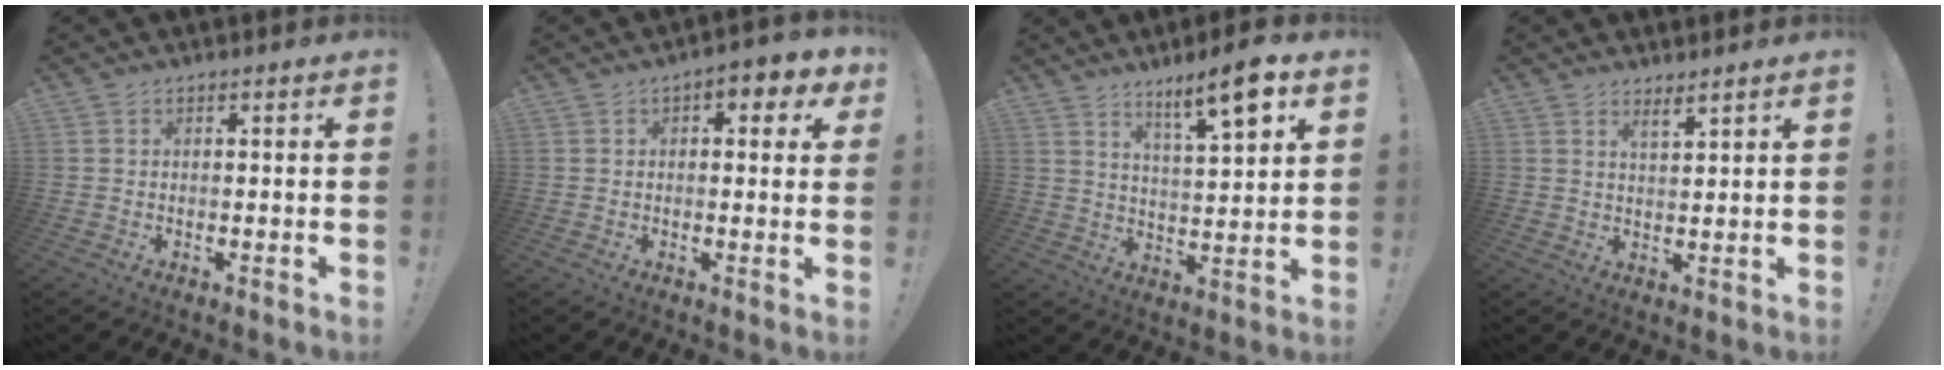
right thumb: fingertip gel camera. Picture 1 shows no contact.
{"total": 4.5, "force": [1.6, 2.3, 3.6], "torque": [-0.030, -0.006, 0.021]}
{"total": 11.3, "force": [7.0, 1.6, 8.7], "torque": [-0.130, -0.038, 0.109]}
{"total": 3.3, "force": [2.8, 0.3, 1.7], "torque": [-0.028, -0.017, 0.048]}